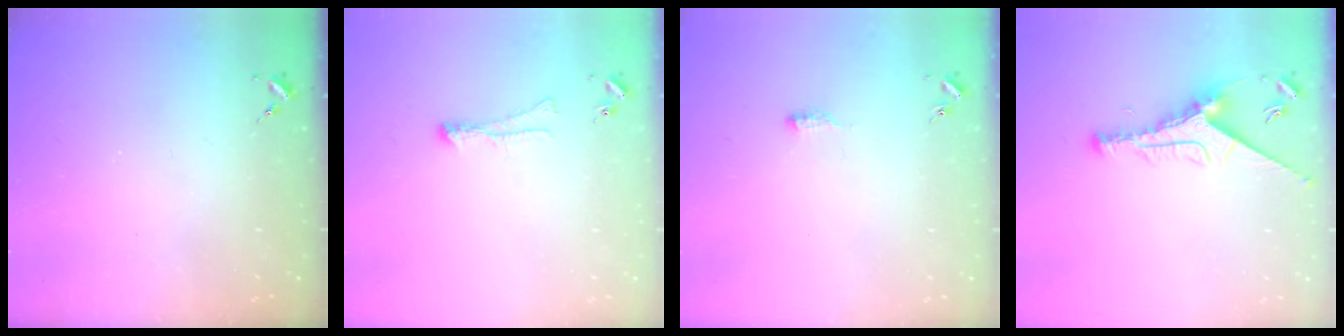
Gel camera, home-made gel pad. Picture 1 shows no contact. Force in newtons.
{"total": 3.8, "press": 3.8, "slide": 0.6}
{"total": 6.0, "press": 6.0, "slide": 0.6}
{"total": 10.6, "press": 10.5, "slide": 1.1}